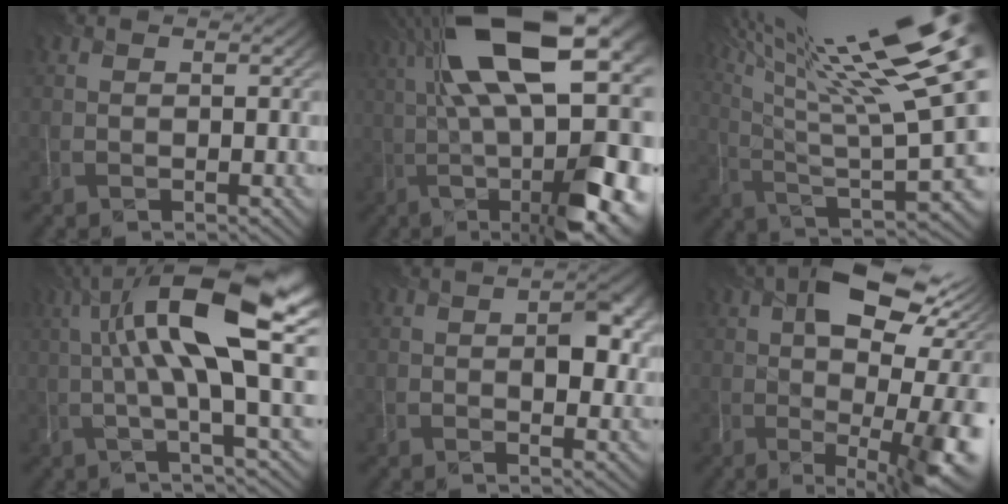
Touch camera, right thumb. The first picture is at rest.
{"total": 21.8, "force": [2.2, 7.8, 20.2], "torque": [-0.320, 0.020, 0.045]}
{"total": 22.6, "force": [11.6, 5.9, 18.5], "torque": [-0.267, 0.039, 0.192]}
{"total": 14.5, "force": [2.5, 3.5, 13.8], "torque": [-0.227, 0.011, 0.050]}
{"total": 5.1, "force": [0.5, 2.4, 4.5], "torque": [-0.069, -0.002, 0.012]}
{"total": 15.8, "force": [0.8, 6.7, 14.3], "torque": [-0.183, 0.000, 0.014]}